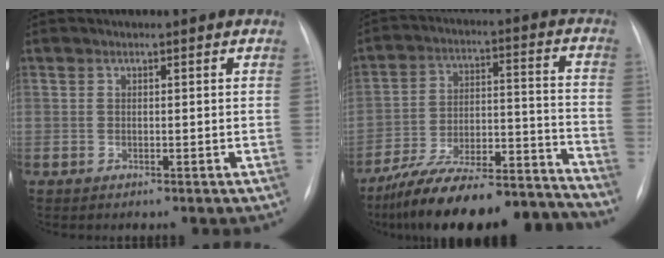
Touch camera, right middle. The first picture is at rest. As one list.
[{"total": 21.7, "force": [-19.8, 3.5, 8.4], "torque": [-0.115, 0.025, -0.304]}]